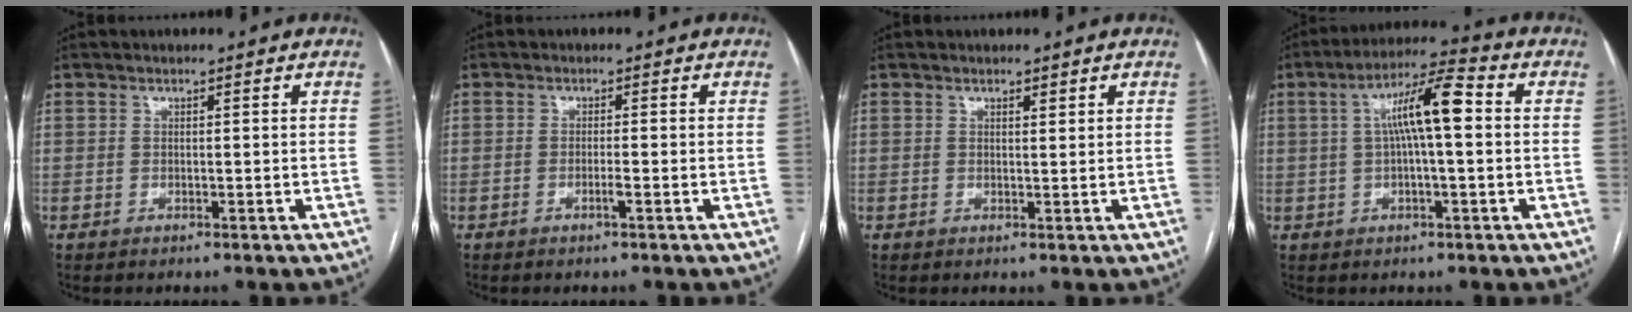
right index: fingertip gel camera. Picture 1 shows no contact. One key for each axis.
{"total": 1.3, "fx": -0.7, "fy": -0.2, "fz": 1.1, "tx": -0.022, "ty": 0.000, "tz": -0.013}
{"total": 0.8, "fx": 0.6, "fy": 0.2, "fz": 0.5, "tx": -0.011, "ty": -0.001, "tz": 0.011}
{"total": 9.6, "fx": 1.2, "fy": 1.4, "fz": 9.5, "tx": -0.170, "ty": 0.029, "tz": 0.017}